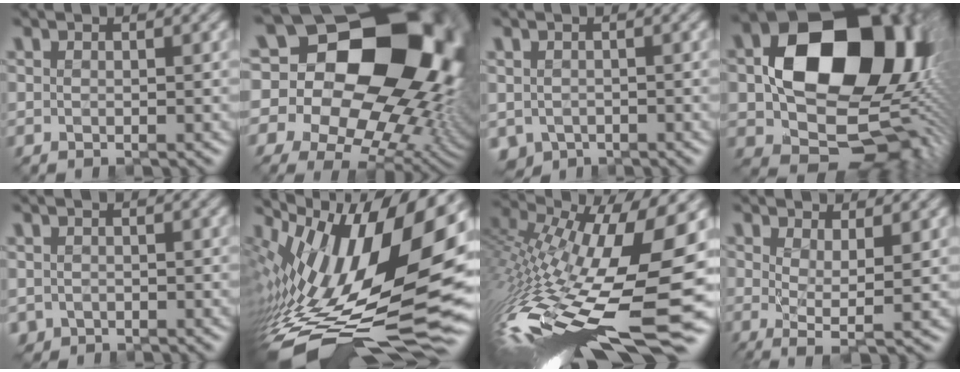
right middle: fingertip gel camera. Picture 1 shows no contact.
{"total": 24.2, "force": [5.8, 18.2, 14.8], "torque": [-0.245, 0.033, 0.068]}
{"total": 2.3, "force": [-1.3, 1.7, 0.8], "torque": [-0.013, -0.012, -0.025]}
{"total": 17.7, "force": [1.4, 12.5, 12.4], "torque": [-0.168, -0.023, 0.031]}
{"total": 0.9, "force": [-0.4, 0.8, 0.1], "torque": [0.000, -0.007, -0.009]}
{"total": 16.7, "force": [-1.0, 7.2, 15.1], "torque": [-0.257, -0.002, -0.023]}
{"total": 18.0, "force": [-2.2, 6.0, 16.9], "torque": [-0.331, -0.035, -0.035]}
{"total": 2.7, "force": [0.6, 0.4, 2.6], "torque": [-0.037, -0.011, 0.005]}